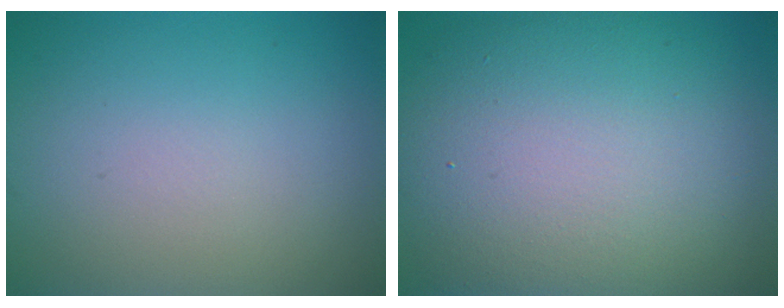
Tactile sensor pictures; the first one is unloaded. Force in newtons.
{"total": 13.7, "press": 13.7, "slide": 1.0}